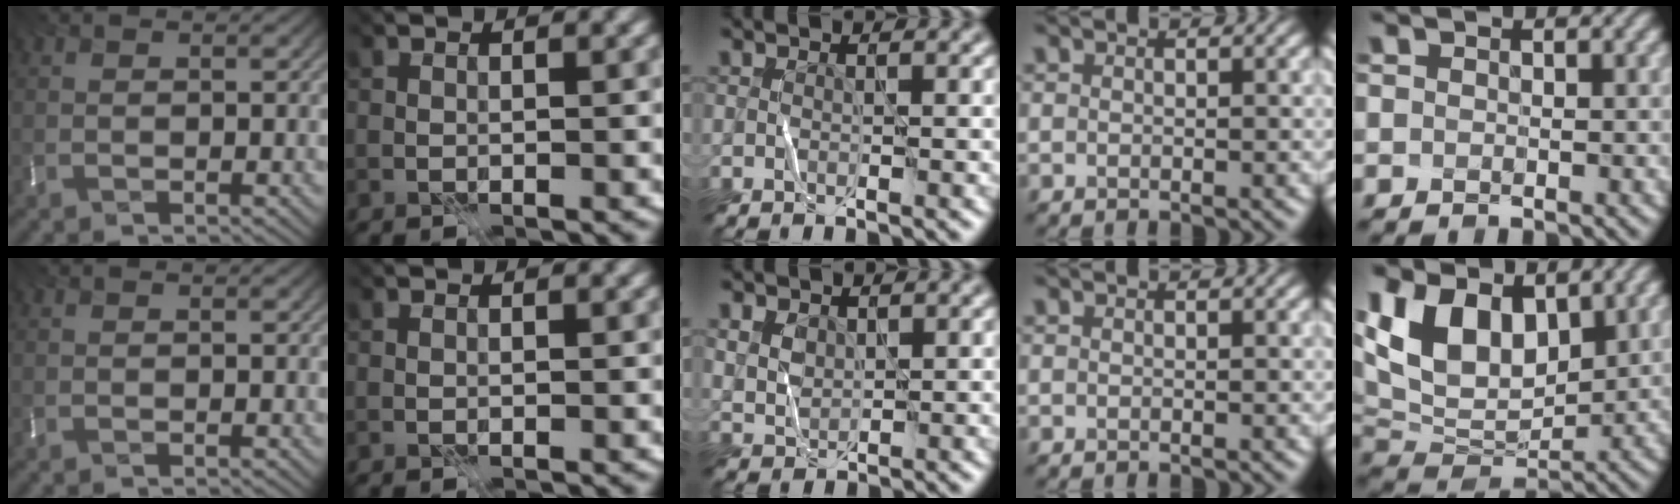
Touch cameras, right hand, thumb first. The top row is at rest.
{"middle": {"total": 0.9, "force": [0.7, 0.6, -0.1], "torque": [-0.024, 0.002, 0.032]}, "little": {"total": 7.5, "force": [2.8, 4.7, 5.1], "torque": [-0.118, -0.007, 0.056]}}